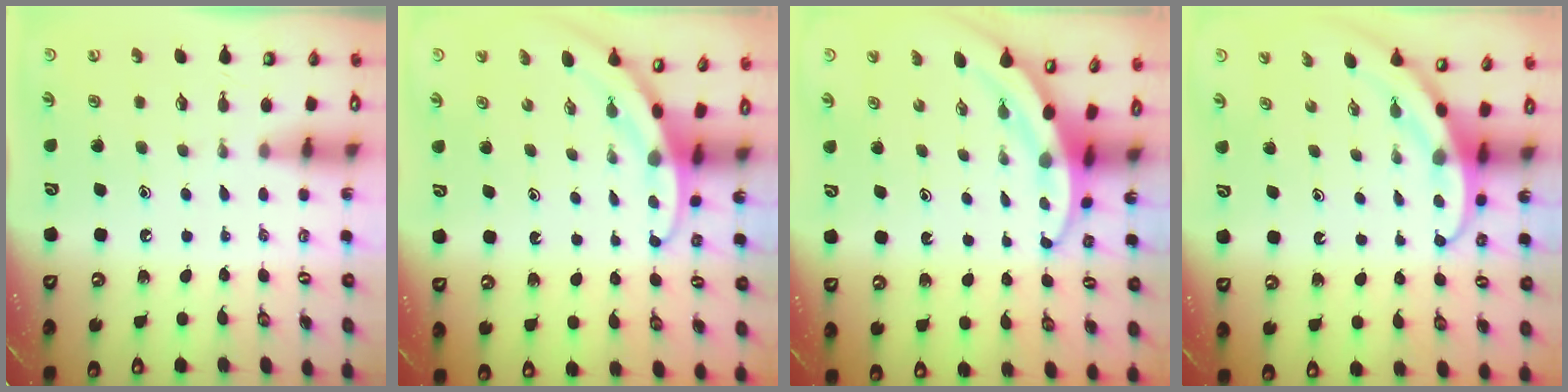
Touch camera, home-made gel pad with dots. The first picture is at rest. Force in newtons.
{"total": 3.1, "press": 3.1, "slide": 0.1}
{"total": 3.3, "press": 3.3, "slide": 0.3}
{"total": 3.7, "press": 3.7, "slide": 0.3}